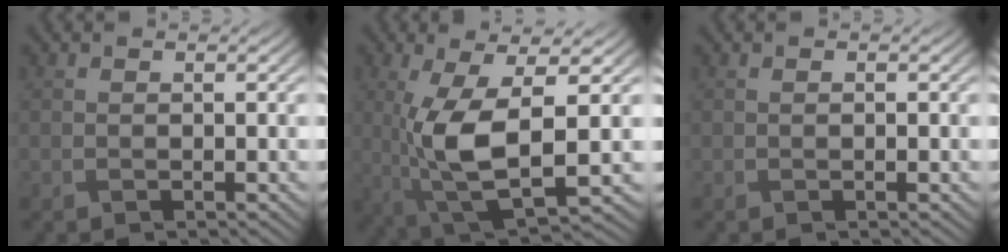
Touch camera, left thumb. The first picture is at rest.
{"total": 10.2, "force": [-0.3, 3.5, 9.6], "torque": [-0.203, -0.009, 0.001]}
{"total": 0.6, "force": [0.0, 0.1, 0.6], "torque": [-0.011, 0.000, 0.000]}